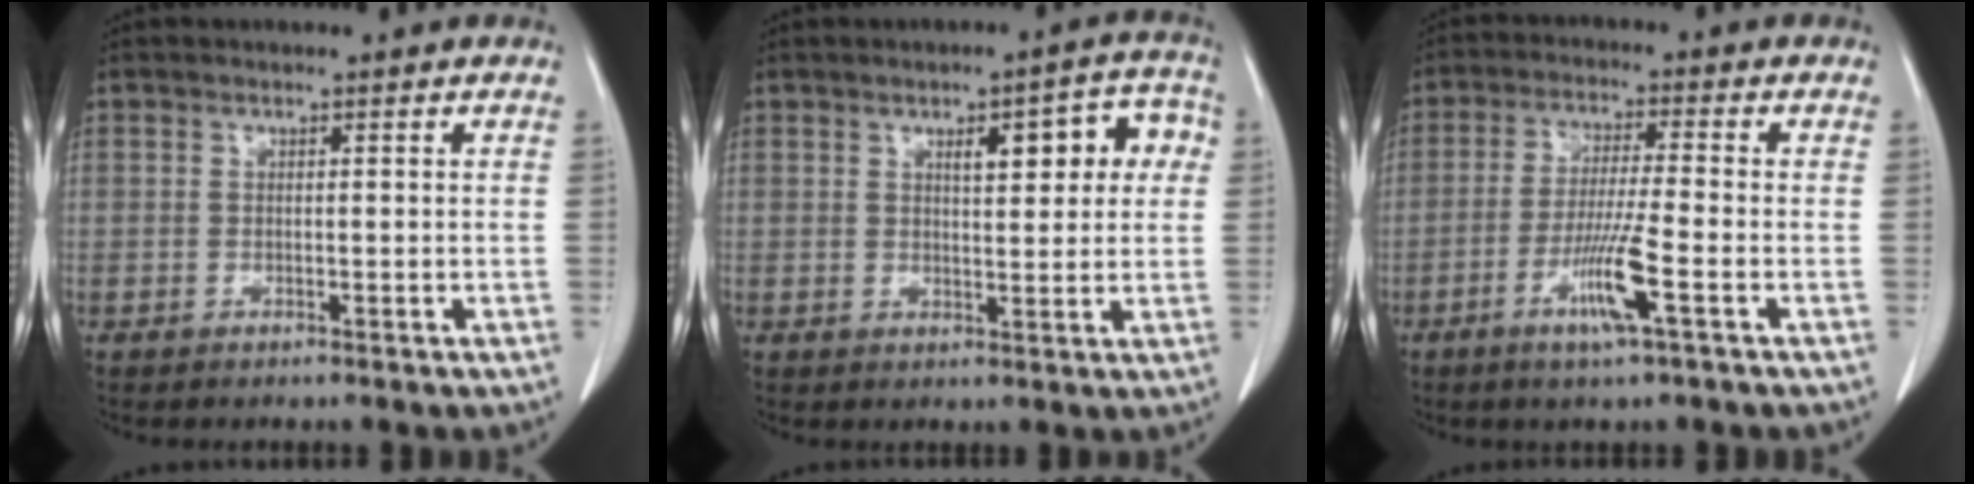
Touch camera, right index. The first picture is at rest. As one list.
[{"total": 8.2, "force": [2.5, 2.6, 7.3], "torque": [-0.086, 0.025, 0.030]}, {"total": 7.7, "force": [-3.3, -0.4, 7.0], "torque": [-0.135, -0.014, -0.064]}]